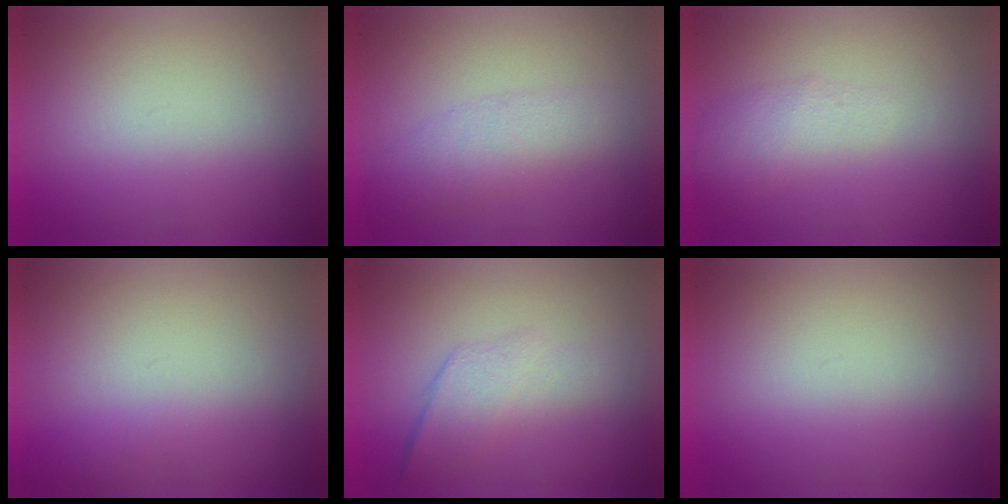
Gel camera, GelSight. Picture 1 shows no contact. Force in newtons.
{"total": 2.2}
{"total": 2.2}
{"total": 1.0}
{"total": 2.2}
{"total": 0.0}